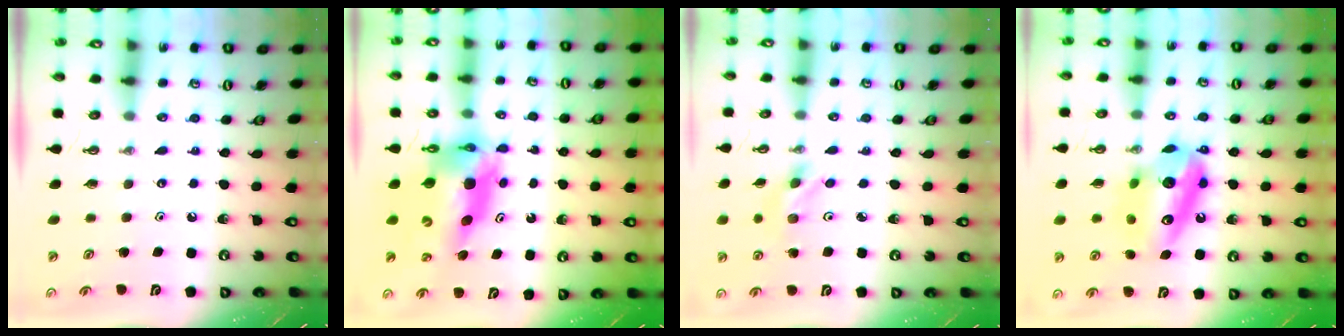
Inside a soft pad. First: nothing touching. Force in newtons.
{"total": 12.5, "press": 12.4, "slide": 1.3}
{"total": 3.0, "press": 3.0, "slide": 0.4}
{"total": 14.7, "press": 14.6, "slide": 1.6}